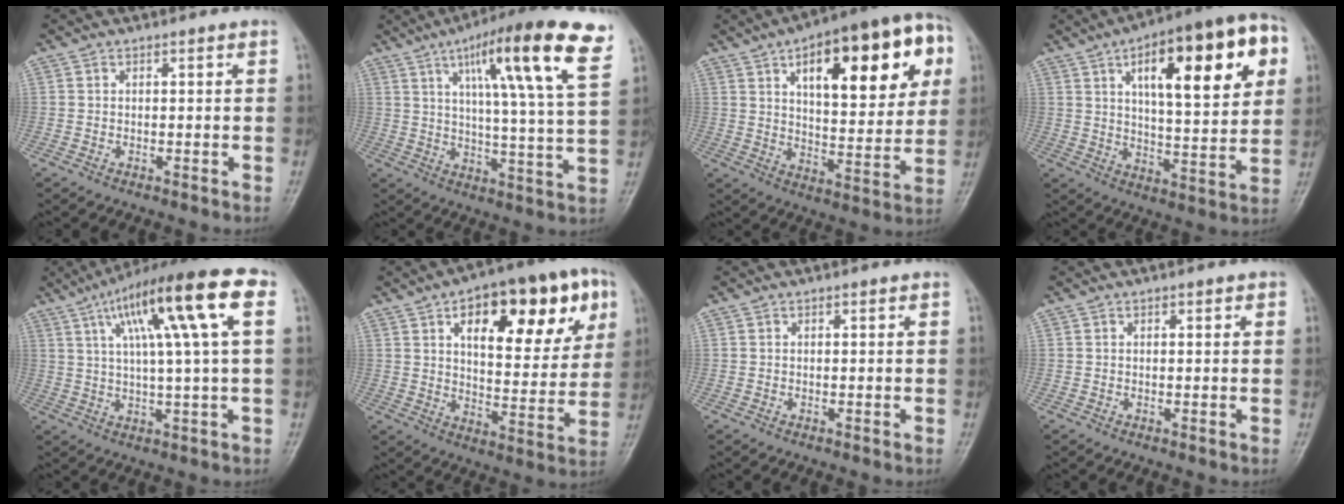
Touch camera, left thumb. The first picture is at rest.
{"total": 20.4, "force": [10.0, 2.4, 17.6], "torque": [-0.249, -0.026, 0.144]}
{"total": 25.5, "force": [9.4, 10.6, 21.2], "torque": [-0.257, -0.004, 0.132]}
{"total": 24.1, "force": [8.7, 8.6, 20.8], "torque": [-0.267, -0.001, 0.123]}
{"total": 17.6, "force": [5.9, 2.2, 16.4], "torque": [-0.268, 0.020, 0.089]}
{"total": 23.1, "force": [9.4, 10.3, 18.4], "torque": [-0.212, -0.009, 0.135]}
{"total": 0.0}
{"total": 1.0, "force": [0.4, 0.4, 0.9], "torque": [-0.009, 0.002, 0.004]}